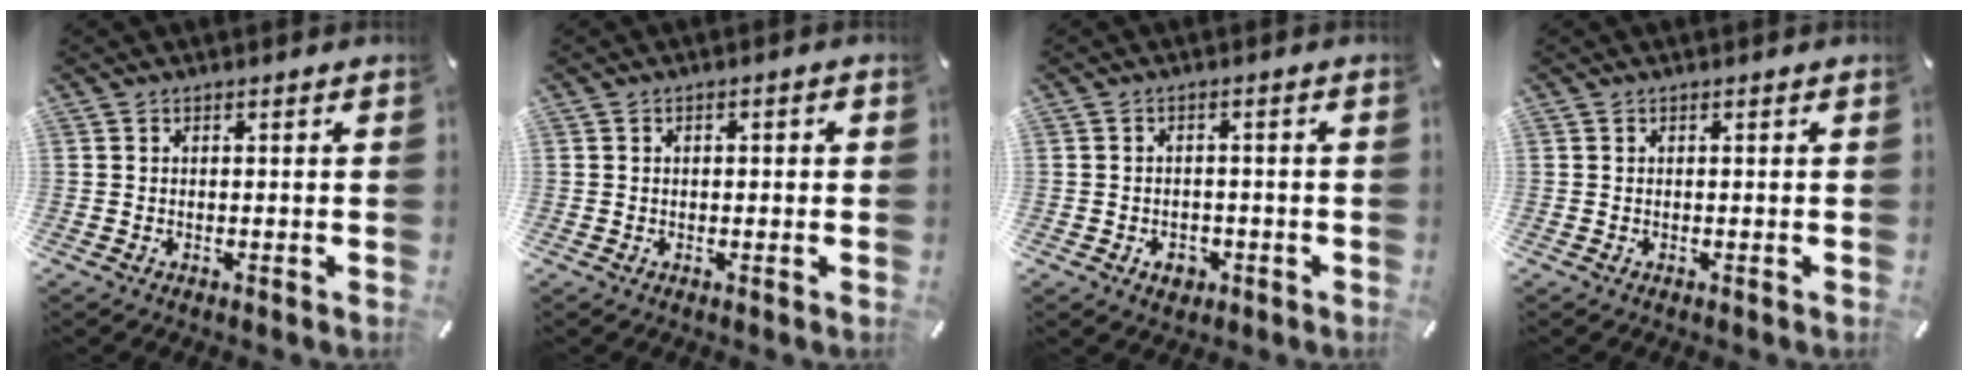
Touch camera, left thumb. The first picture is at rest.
{"total": 1.5, "force": [-0.2, 0.9, 1.1], "torque": [-0.022, 0.006, -0.007]}
{"total": 3.8, "force": [-1.7, 2.9, 1.7], "torque": [-0.027, 0.007, -0.030]}
{"total": 0.0}